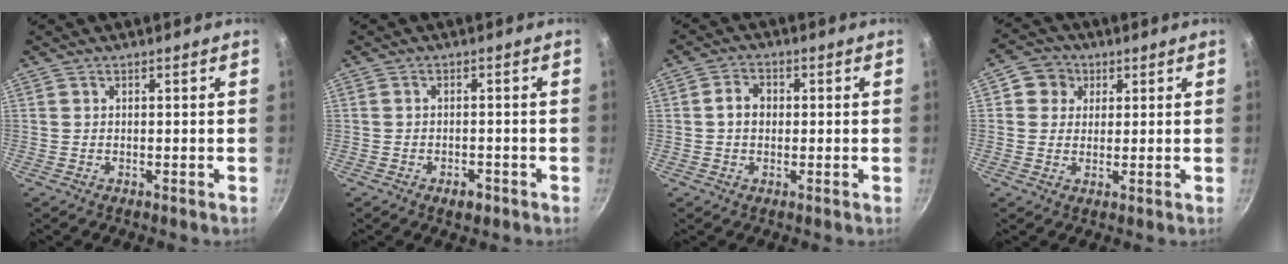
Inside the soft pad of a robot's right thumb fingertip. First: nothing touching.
{"total": 3.0, "force": [-1.7, 1.6, 1.8], "torque": [-0.024, 0.015, -0.022]}
{"total": 3.9, "force": [0.1, 3.1, 2.3], "torque": [-0.024, 0.011, -0.004]}
{"total": 5.8, "force": [2.0, 5.2, 1.7], "torque": [0.009, 0.001, 0.022]}